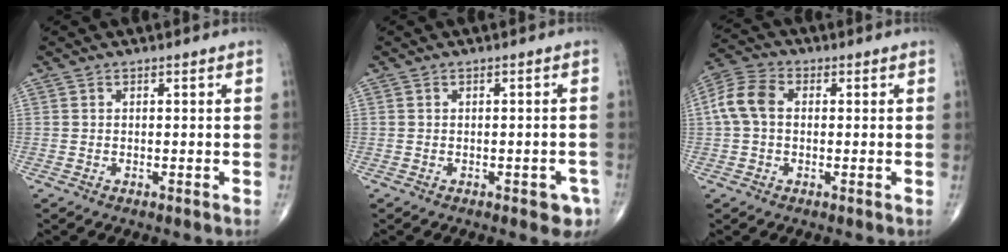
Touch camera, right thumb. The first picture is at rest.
{"total": 3.4, "force": [-1.7, 1.7, 2.4], "torque": [-0.010, 0.005, -0.017]}
{"total": 7.2, "force": [0.5, 5.1, 5.1], "torque": [-0.110, 0.024, 0.003]}